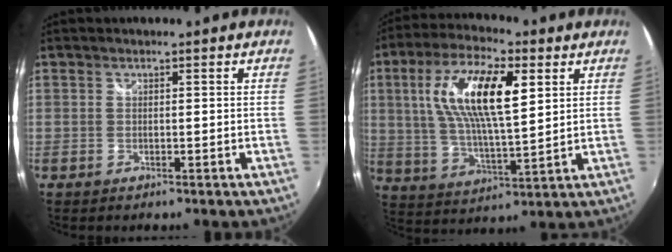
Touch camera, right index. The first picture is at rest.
{"total": 16.3, "force": [5.1, 5.5, 14.4], "torque": [-0.271, 0.012, 0.093]}